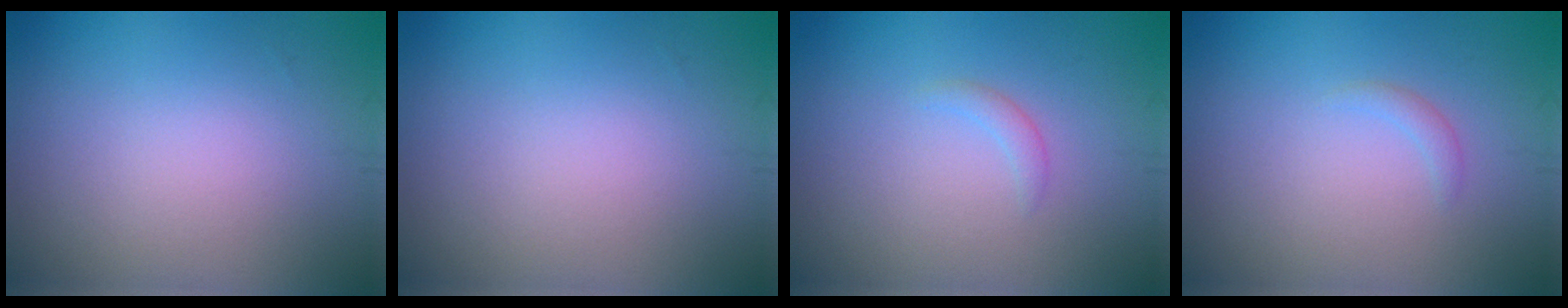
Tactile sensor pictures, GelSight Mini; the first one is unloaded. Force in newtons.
{"total": 0.0}
{"total": 0.9, "press": 0.9, "slide": 0.1}
{"total": 0.8, "press": 0.8, "slide": 0.1}